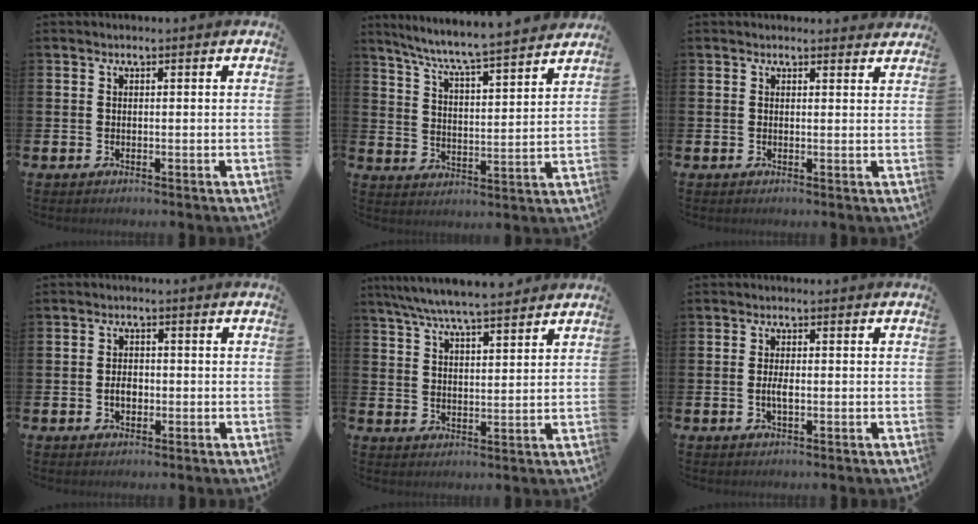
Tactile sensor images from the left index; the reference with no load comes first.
{"total": 7.3, "force": [6.9, -0.2, 2.3], "torque": [-0.075, -0.052, 0.117]}
{"total": 1.3, "force": [1.2, 0.3, 0.0], "torque": [0.008, -0.004, 0.020]}
{"total": 2.4, "force": [-0.4, 1.6, 1.7], "torque": [-0.019, 0.000, -0.013]}
{"total": 6.8, "force": [6.4, 0.5, 2.1], "torque": [-0.065, -0.027, 0.117]}
{"total": 2.0, "force": [-0.3, 0.7, 1.8], "torque": [-0.028, -0.002, -0.007]}